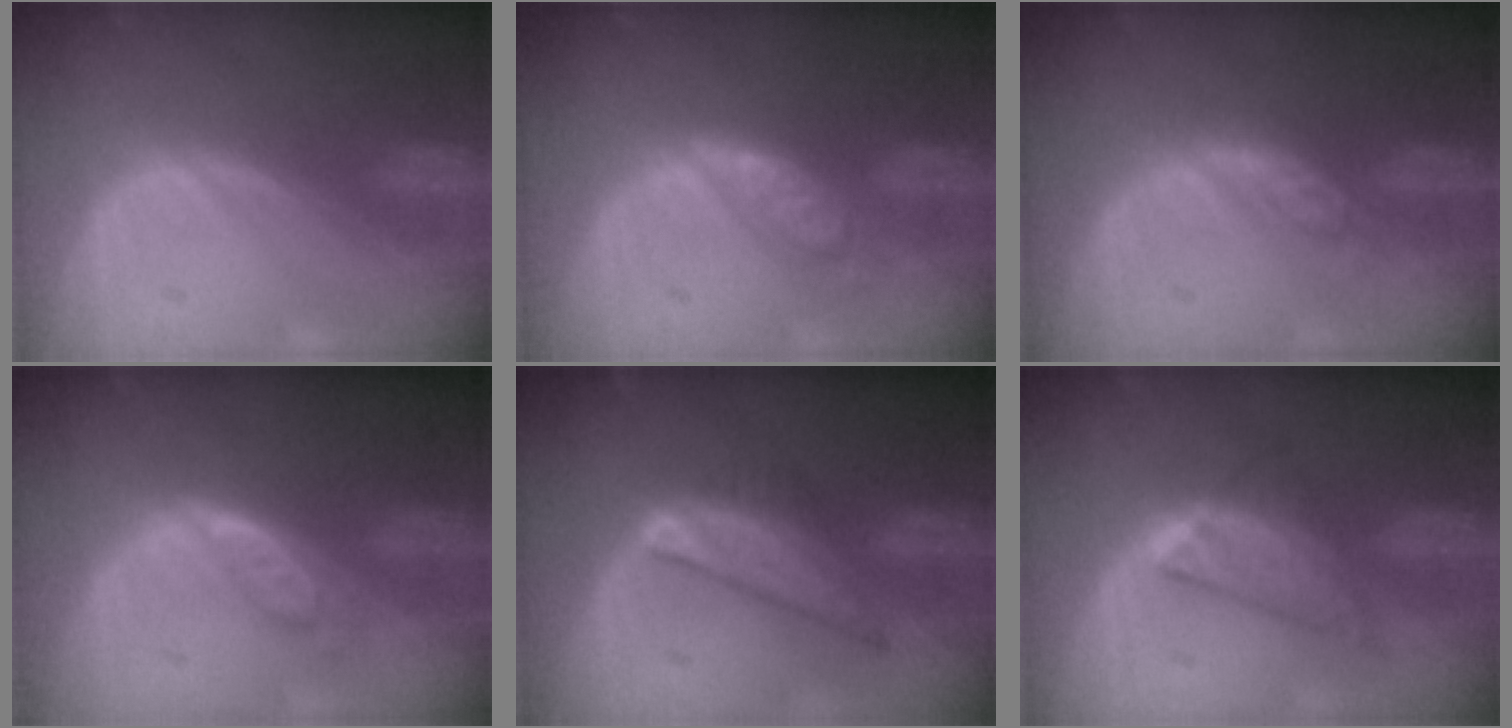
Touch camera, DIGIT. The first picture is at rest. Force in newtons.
{"total": 4.9, "press": 4.9, "slide": 0.1}
{"total": 4.8, "press": 4.2, "slide": 2.2}
{"total": 4.9, "press": 4.6, "slide": 1.8}
{"total": 7.9, "press": 6.7, "slide": 4.3}
{"total": 5.9, "press": 5.8, "slide": 0.8}